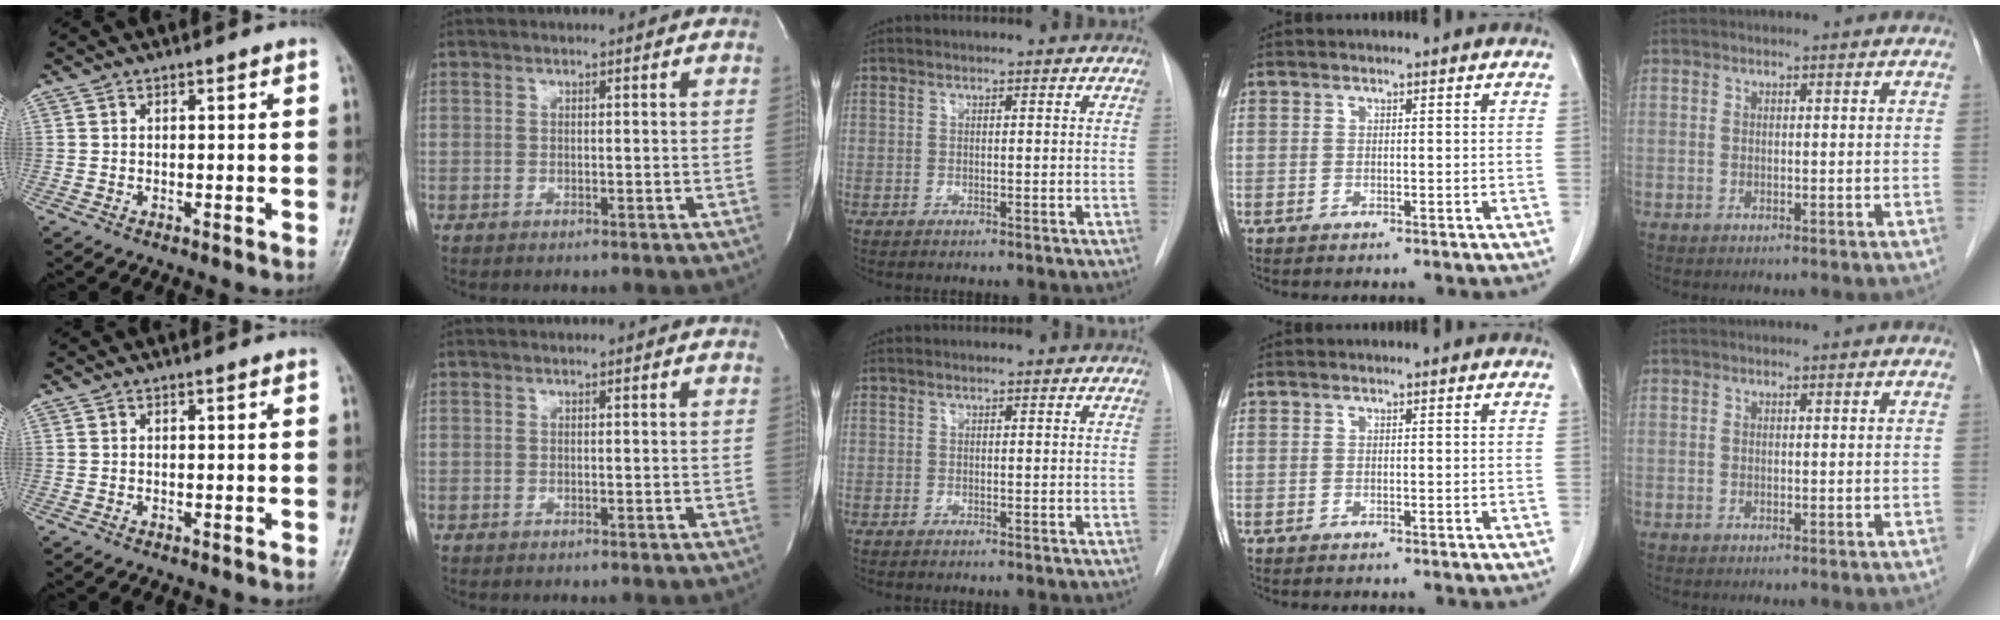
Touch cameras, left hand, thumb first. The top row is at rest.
{}